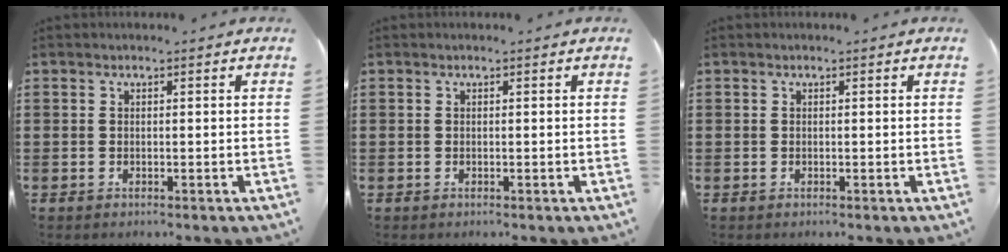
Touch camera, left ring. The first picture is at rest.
{"total": 0.0}
{"total": 0.0}